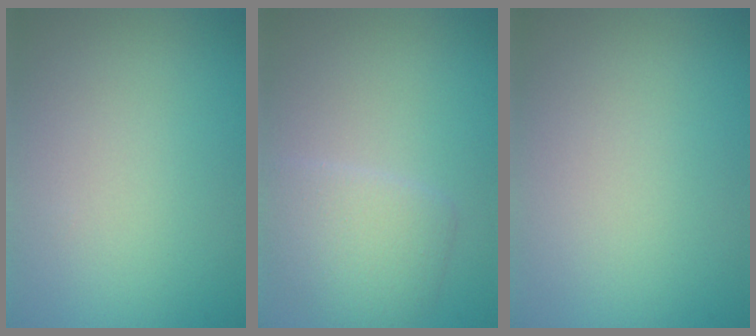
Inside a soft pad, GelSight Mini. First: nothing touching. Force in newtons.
{"total": 3.2, "press": 3.2, "slide": 0.2}
{"total": 0.0}